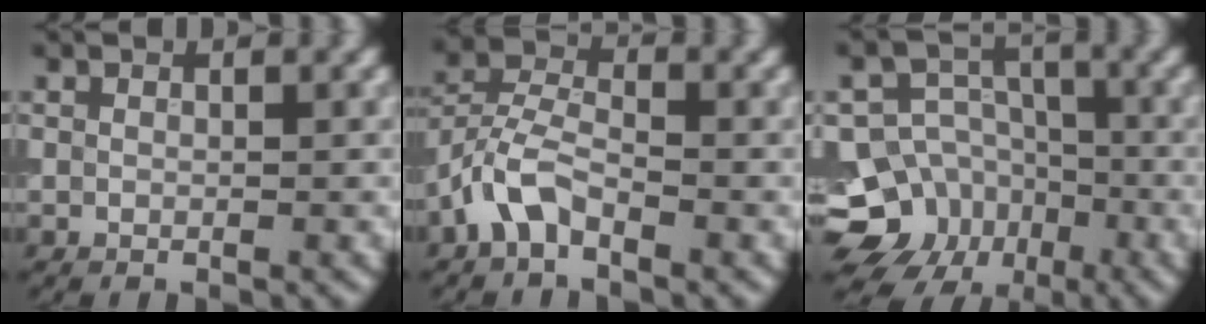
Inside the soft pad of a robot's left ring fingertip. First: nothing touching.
{"total": 3.8, "force": [-2.2, 1.7, 2.6], "torque": [-0.055, 0.013, -0.057]}
{"total": 12.4, "force": [-6.2, 10.4, 2.6], "torque": [-0.040, -0.028, -0.116]}